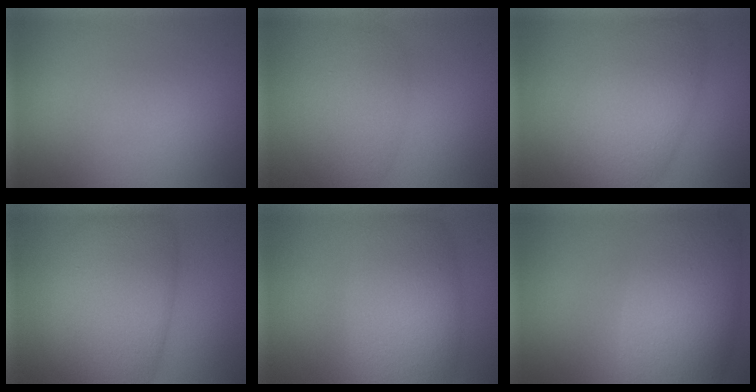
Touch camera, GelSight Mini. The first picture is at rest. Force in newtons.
{"total": 3.5, "press": 3.5, "slide": 0.2}
{"total": 8.4, "press": 8.3, "slide": 0.4}
{"total": 11.1, "press": 11.1, "slide": 0.3}
{"total": 8.1, "press": 8.1, "slide": 0.3}
{"total": 8.7, "press": 8.7, "slide": 0.5}